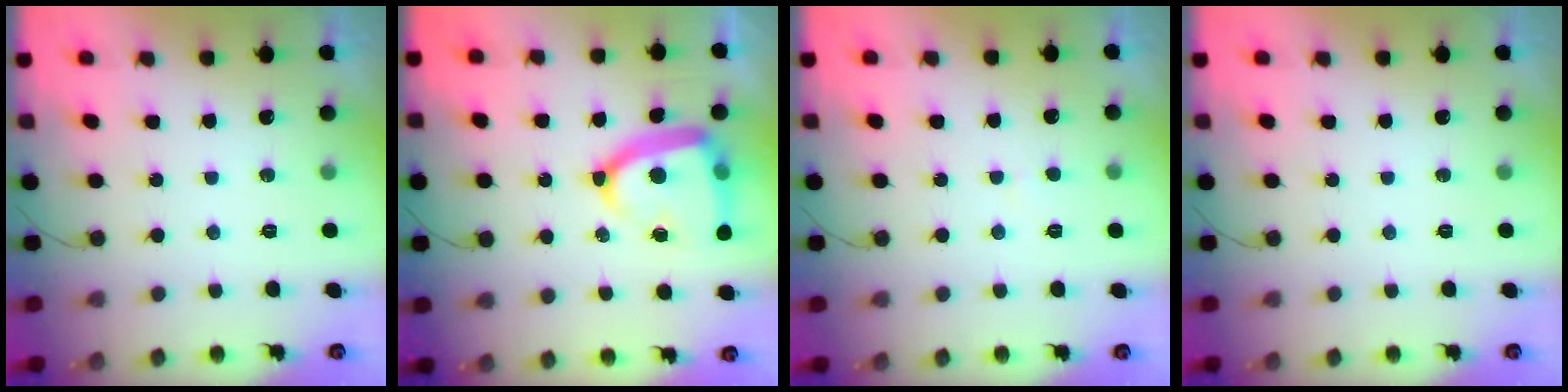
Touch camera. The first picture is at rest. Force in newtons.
{"total": 16.0, "press": 15.9, "slide": 1.6}
{"total": 1.6, "press": 1.6, "slide": 0.1}
{"total": 0.0}